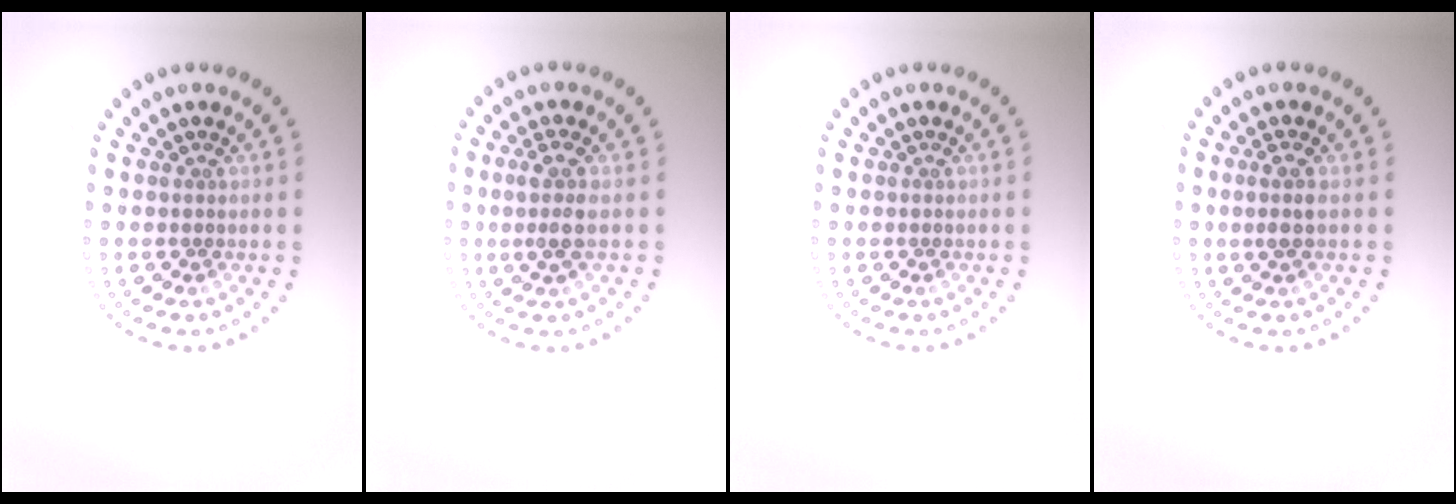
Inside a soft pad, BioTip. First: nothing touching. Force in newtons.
{"total": 2.2, "press": 1.9, "slide": 1.1}
{"total": 0.0}
{"total": 1.4, "press": 1.2, "slide": 0.6}